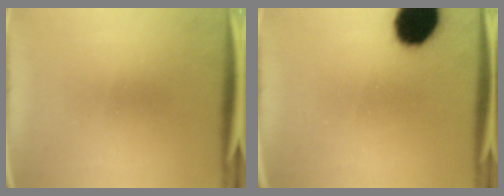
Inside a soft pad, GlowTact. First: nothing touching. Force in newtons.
{"total": 15.1}